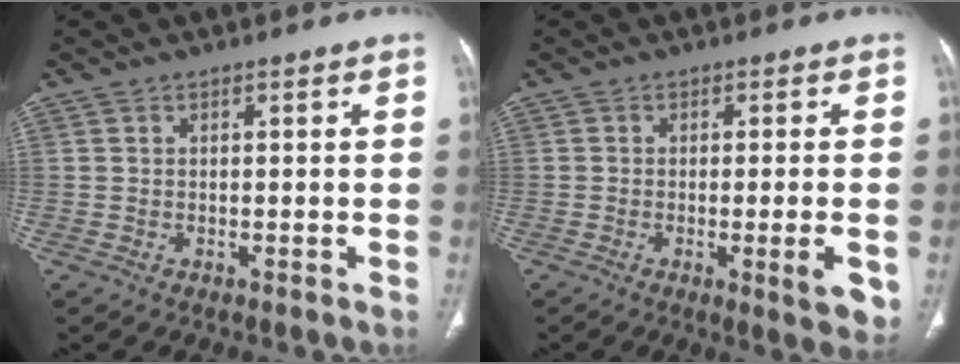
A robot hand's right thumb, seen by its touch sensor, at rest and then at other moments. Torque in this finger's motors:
{"motor_torque": [-0.61, 0.10, -0.27, 0.23, -0.05]}